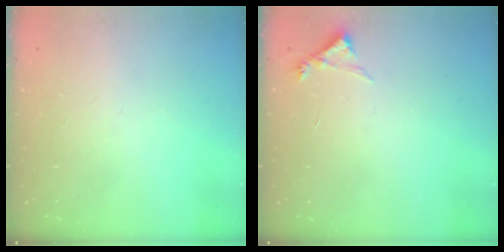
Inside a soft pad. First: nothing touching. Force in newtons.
{"total": 5.0, "press": 5.0, "slide": 0.5}